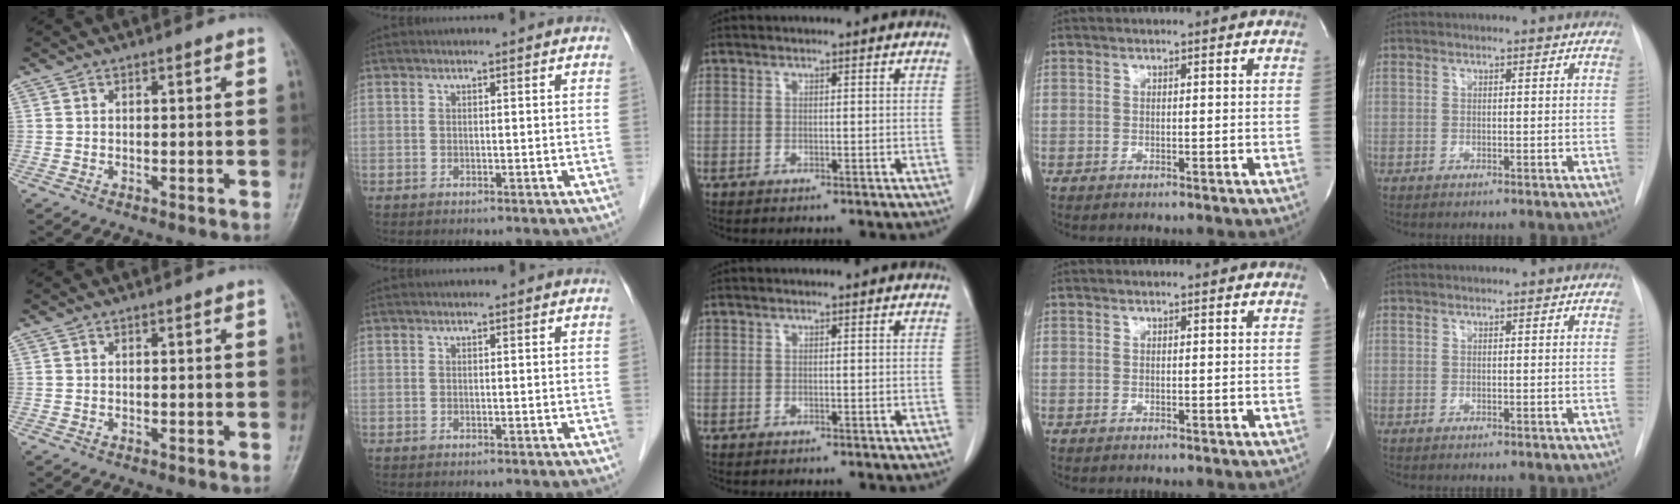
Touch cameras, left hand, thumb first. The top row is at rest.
{}